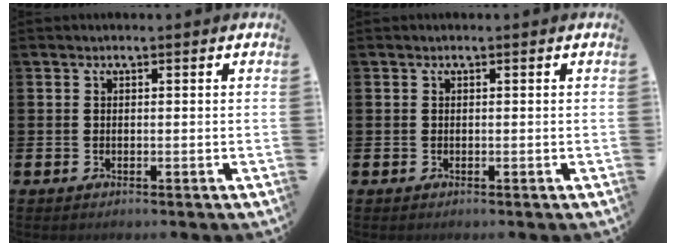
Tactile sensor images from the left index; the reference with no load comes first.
{"total": 0.0}